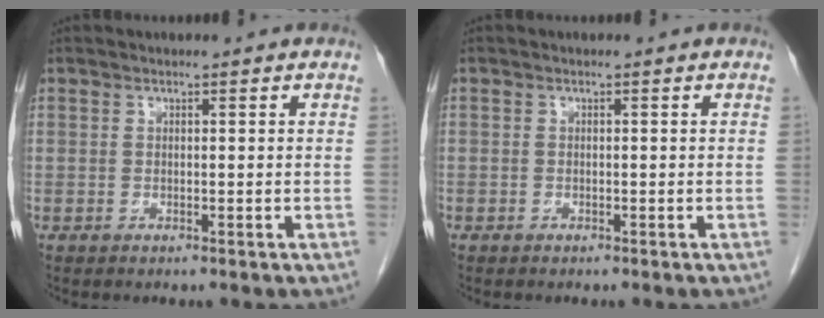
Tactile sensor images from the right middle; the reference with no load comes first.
{"total": 0.0}